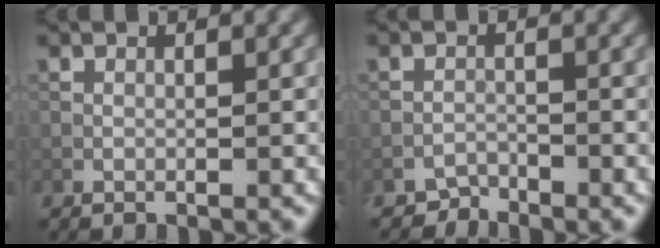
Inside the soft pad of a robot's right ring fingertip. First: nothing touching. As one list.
[{"total": 1.4, "force": [-1.3, 0.4, -0.2], "torque": [0.006, 0.008, -0.026]}]